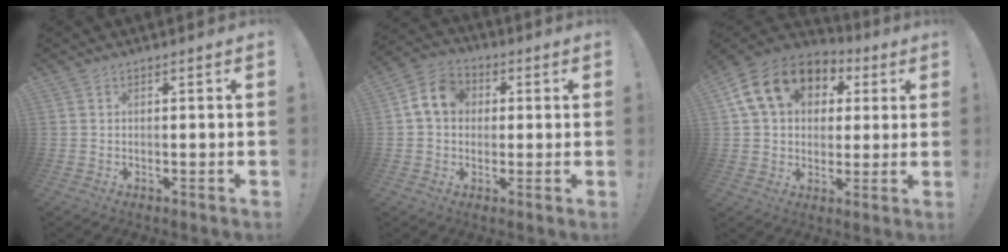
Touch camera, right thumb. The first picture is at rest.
{"total": 9.9, "force": [2.0, 8.1, 5.3], "torque": [-0.090, 0.018, 0.045]}
{"total": 17.9, "force": [6.4, 13.0, 10.4], "torque": [-0.164, -0.003, 0.123]}